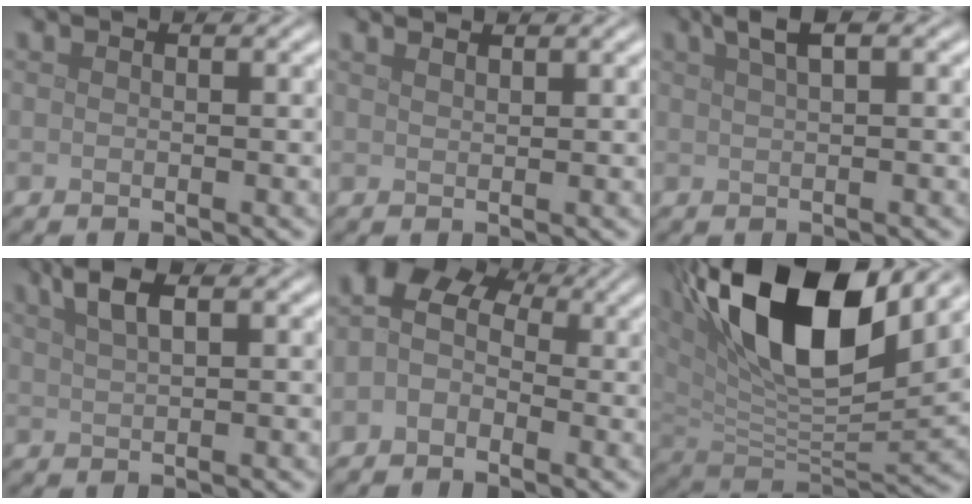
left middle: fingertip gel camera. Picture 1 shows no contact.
{"total": 1.9, "force": [1.6, 0.5, 0.8], "torque": [-0.003, 0.001, 0.012]}
{"total": 2.6, "force": [1.5, 0.7, 2.0], "torque": [-0.027, 0.009, 0.025]}
{"total": 3.1, "force": [1.7, 0.9, 2.4], "torque": [-0.044, 0.007, 0.032]}
{"total": 4.8, "force": [-0.3, 3.7, 3.2], "torque": [-0.048, 0.016, -0.019]}
{"total": 15.0, "force": [6.9, 6.2, 11.8], "torque": [-0.204, 0.015, 0.116]}